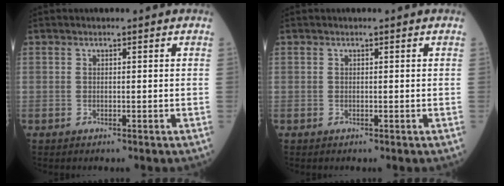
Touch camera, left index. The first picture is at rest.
{"total": 0.0}